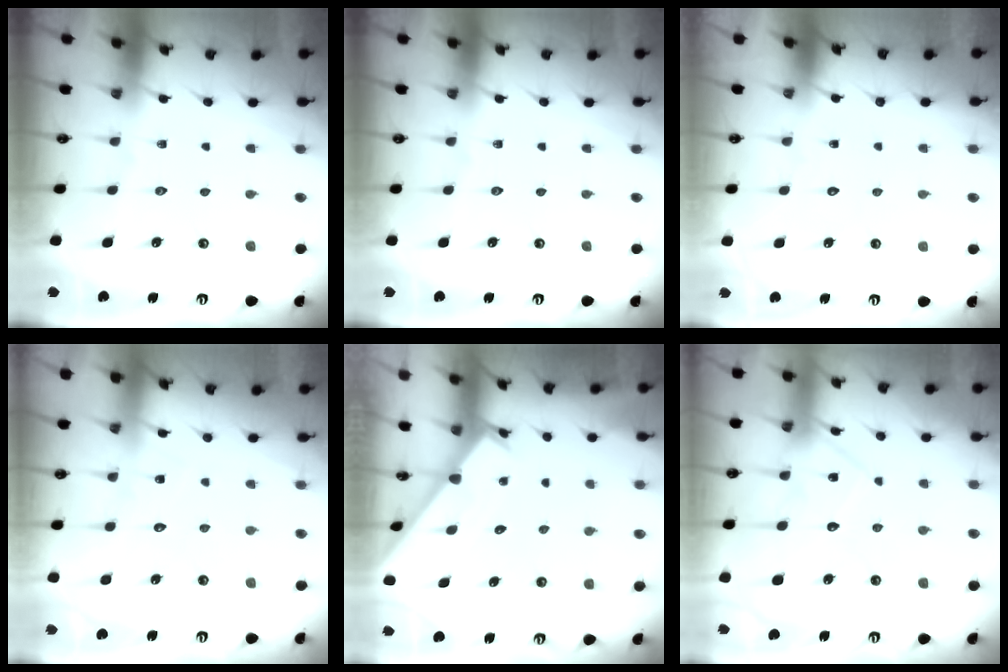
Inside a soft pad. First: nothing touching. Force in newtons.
{"total": 0.0}
{"total": 1.5, "press": 1.5, "slide": 0.0}
{"total": 8.2, "press": 8.2, "slide": 0.4}
{"total": 2.6, "press": 2.6, "slide": 0.2}
{"total": 13.0, "press": 12.9, "slide": 1.0}